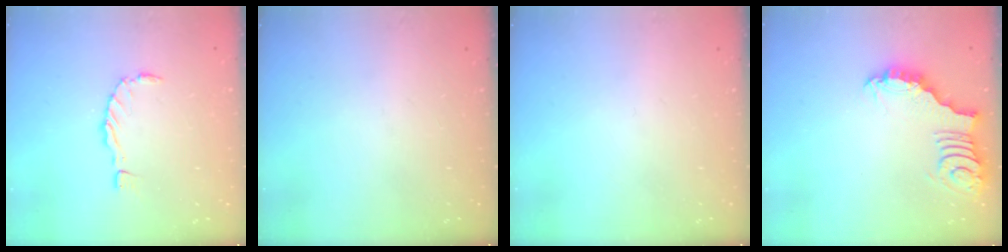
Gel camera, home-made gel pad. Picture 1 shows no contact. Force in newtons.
{"total": 0.0}
{"total": 0.0}
{"total": 3.0, "press": 3.0, "slide": 0.0}